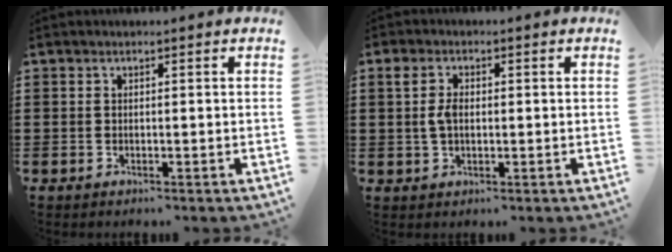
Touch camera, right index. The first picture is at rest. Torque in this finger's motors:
{"motor_torque": [0.09, 0.10, 0.10, 0.07]}